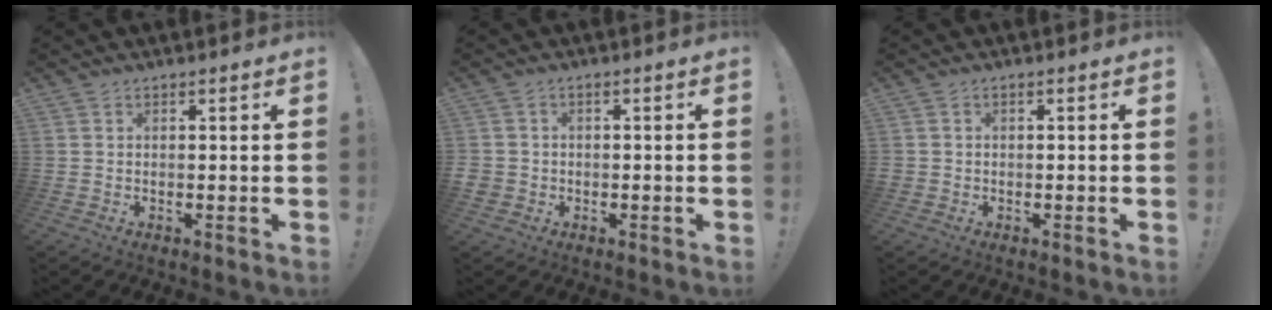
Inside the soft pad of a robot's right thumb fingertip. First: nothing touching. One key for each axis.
{"total": 2.7, "fx": -0.8, "fy": 2.4, "fz": 0.9, "tx": -0.022, "ty": 0.003, "tz": -0.014}
{"total": 1.1, "fx": -0.5, "fy": 1.0, "fz": 0.2, "tx": -0.003, "ty": 0.005, "tz": -0.010}